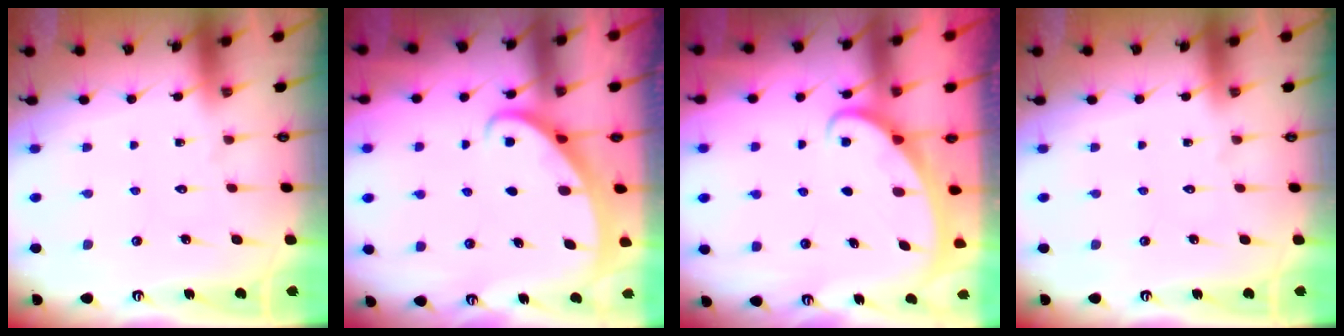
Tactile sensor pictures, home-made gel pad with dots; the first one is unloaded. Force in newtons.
{"total": 2.3, "press": 2.3, "slide": 0.2}
{"total": 2.2, "press": 2.1, "slide": 0.3}
{"total": 0.0}